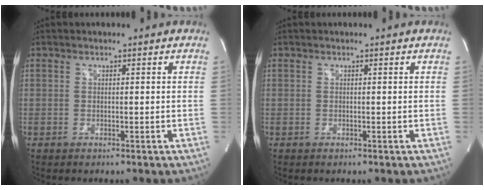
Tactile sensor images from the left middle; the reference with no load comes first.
{"total": 0.0}